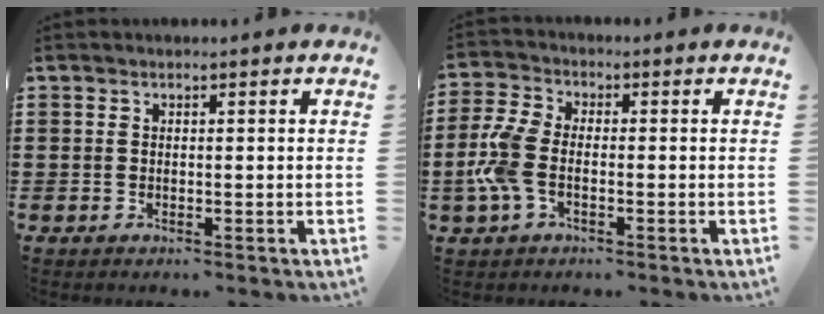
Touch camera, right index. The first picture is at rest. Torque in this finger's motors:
{"motor_torque": [1.74, -0.40, 0.74, 0.21]}